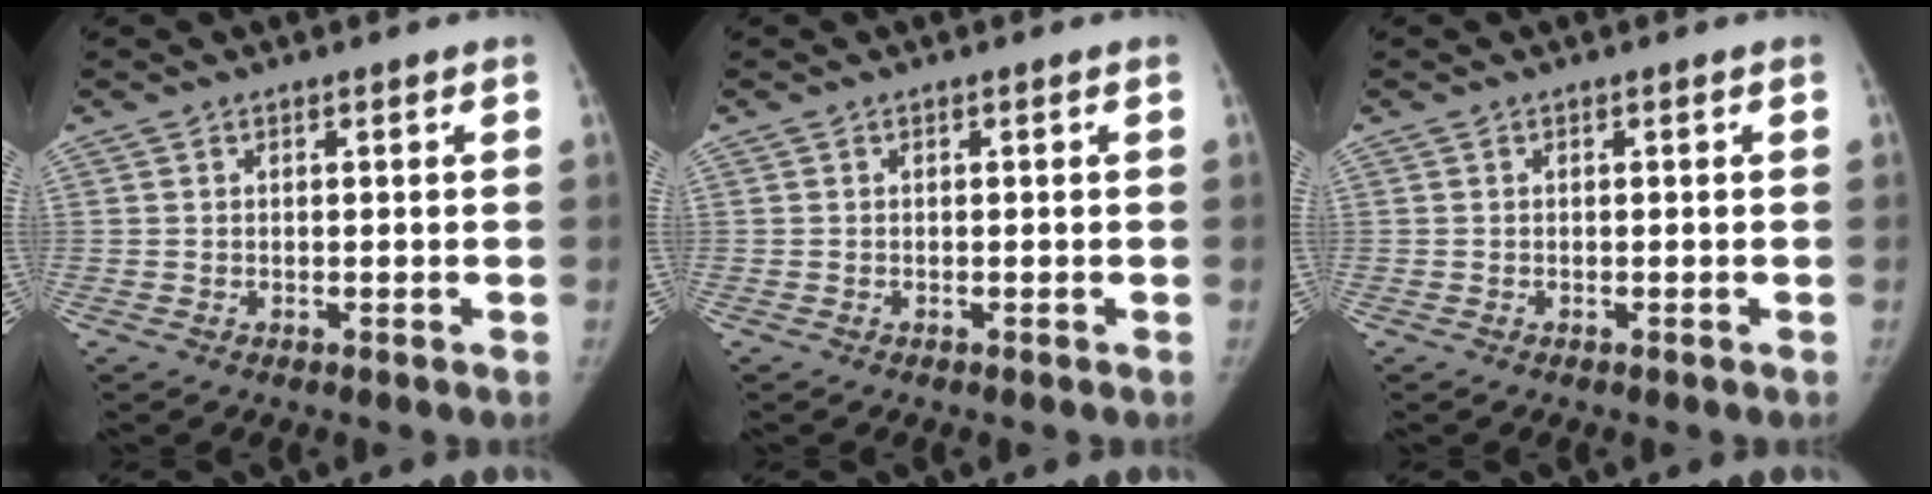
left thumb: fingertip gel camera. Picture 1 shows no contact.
{"total": 0.0}
{"total": 0.0}